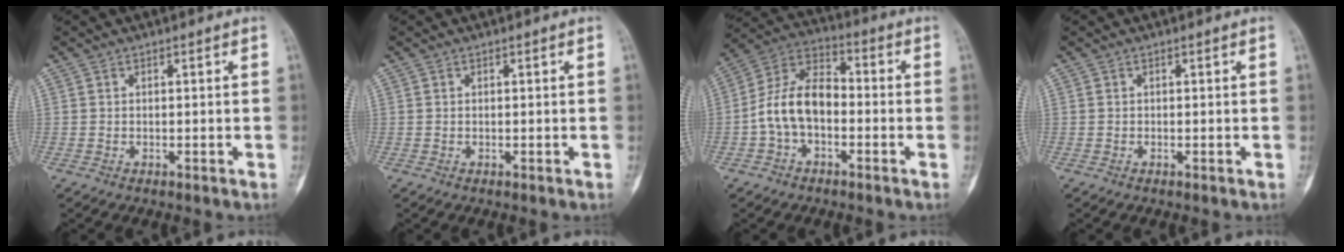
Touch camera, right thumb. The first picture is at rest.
{"total": 0.0}
{"total": 11.5, "force": [-2.2, 7.2, 8.6], "torque": [-0.155, 0.042, -0.052]}
{"total": 0.0}